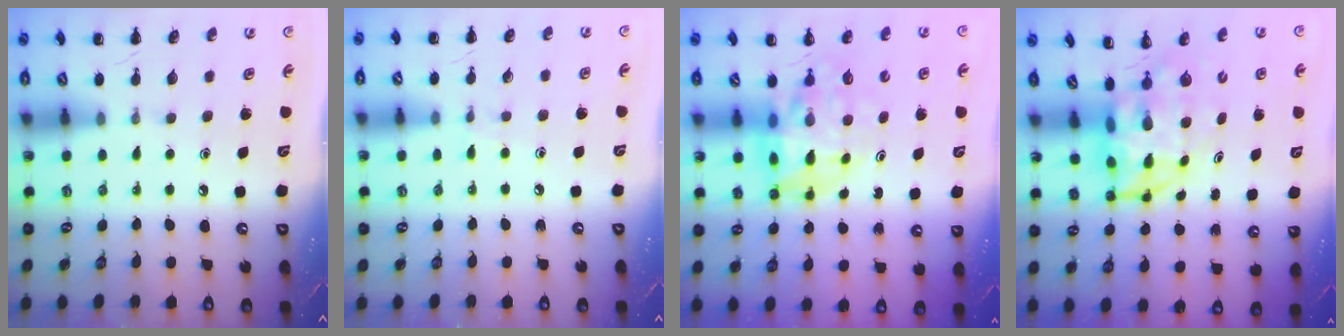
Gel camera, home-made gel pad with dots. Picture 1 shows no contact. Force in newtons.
{"total": 4.2, "press": 3.8, "slide": 1.8}
{"total": 12.1, "press": 11.4, "slide": 3.8}
{"total": 5.4, "press": 5.0, "slide": 1.8}